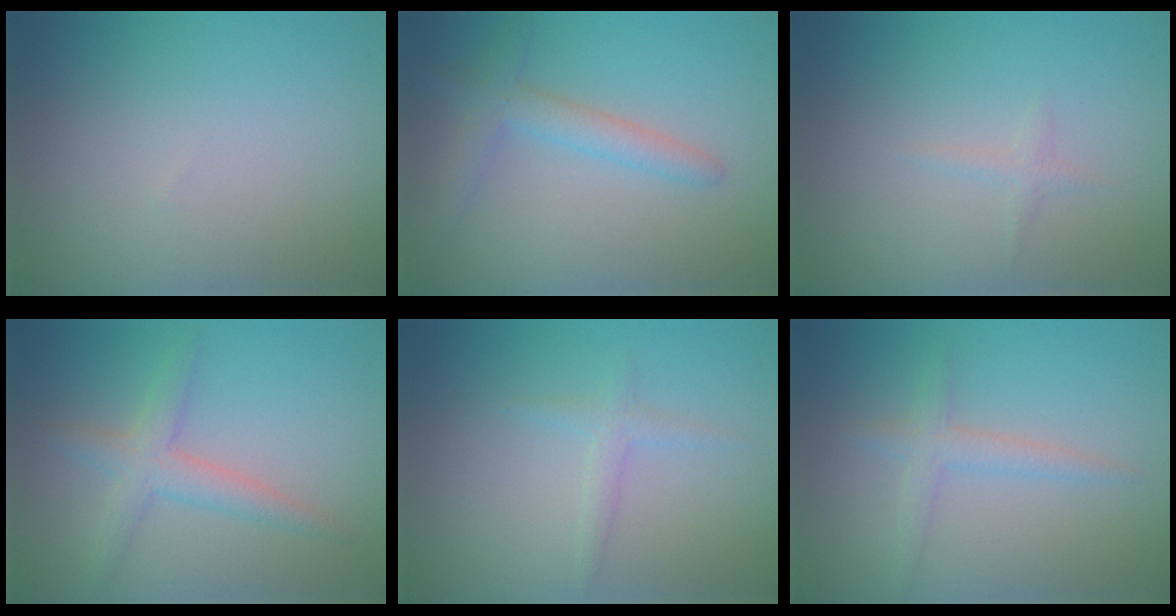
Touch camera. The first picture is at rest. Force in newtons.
{"total": 2.8, "press": 2.8, "slide": 0.3}
{"total": 0.8, "press": 0.8, "slide": 0.1}
{"total": 2.9, "press": 2.9, "slide": 0.1}
{"total": 1.3, "press": 1.3, "slide": 0.1}
{"total": 2.0, "press": 2.0, "slide": 0.1}